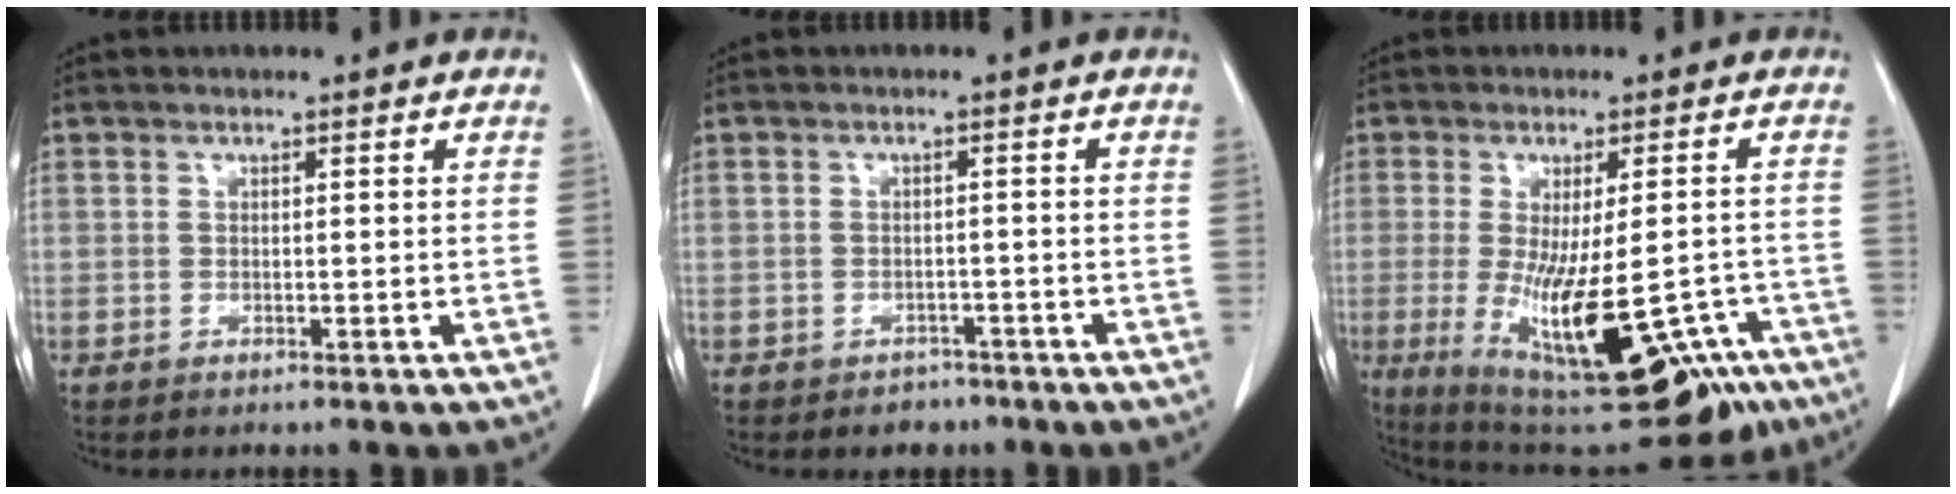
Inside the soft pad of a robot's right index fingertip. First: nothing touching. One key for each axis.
{"total": 2.6, "fx": -1.9, "fy": 1.7, "fz": 0.3, "tx": -0.010, "ty": 0.008, "tz": -0.023}
{"total": 23.6, "fx": -11.5, "fy": 8.2, "fz": 19.0, "tx": -0.272, "ty": -0.025, "tz": -0.153}